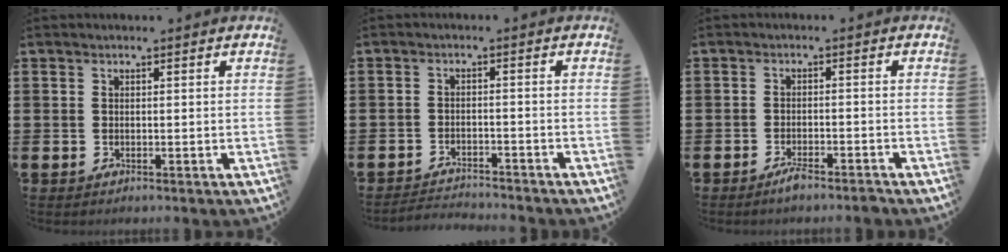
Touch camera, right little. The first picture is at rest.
{"total": 2.3, "force": [-2.3, 0.0, -0.1], "torque": [-0.005, 0.003, -0.050]}
{"total": 2.0, "force": [-1.7, 0.1, 1.1], "torque": [-0.020, 0.004, -0.033]}